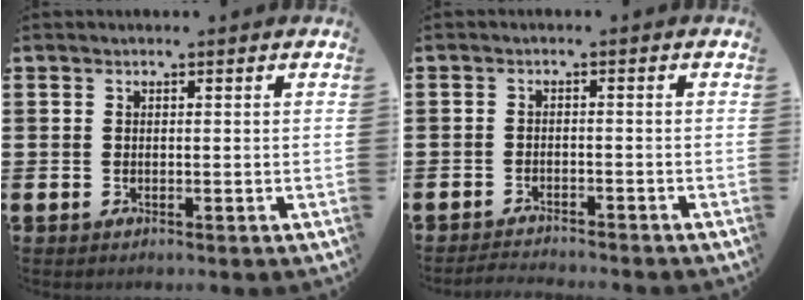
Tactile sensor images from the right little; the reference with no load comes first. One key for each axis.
{"total": 1.8, "fx": -1.8, "fy": -0.1, "fz": 0.1, "tx": -0.003, "ty": 0.003, "tz": -0.037}